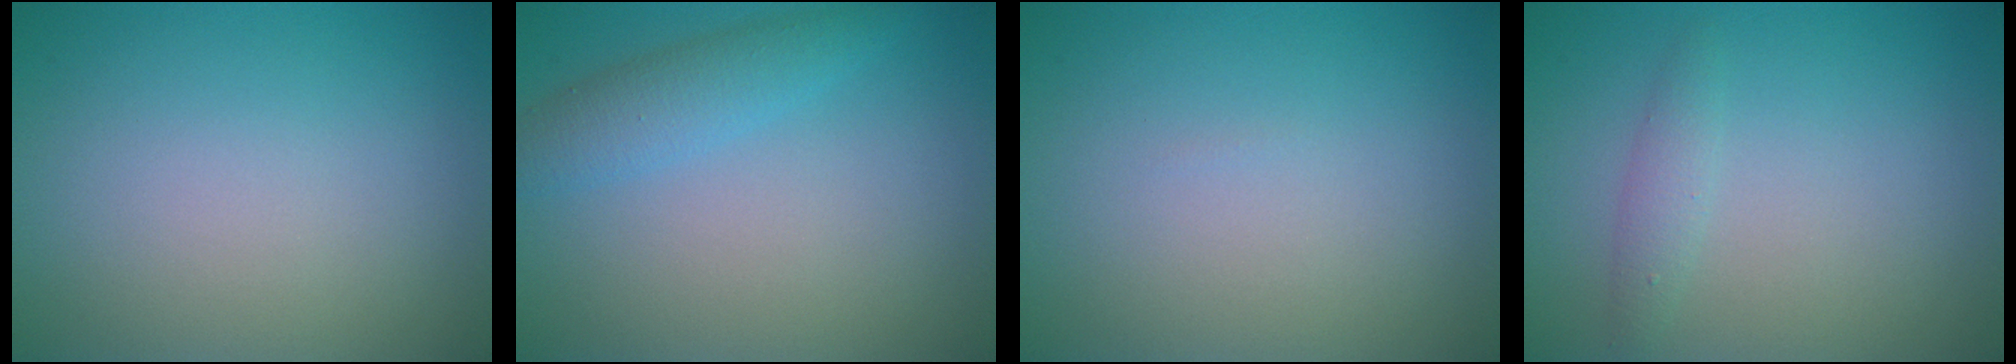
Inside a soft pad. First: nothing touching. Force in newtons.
{"total": 2.7, "press": 2.7, "slide": 0.0}
{"total": 0.0}
{"total": 1.3, "press": 1.3, "slide": 0.0}